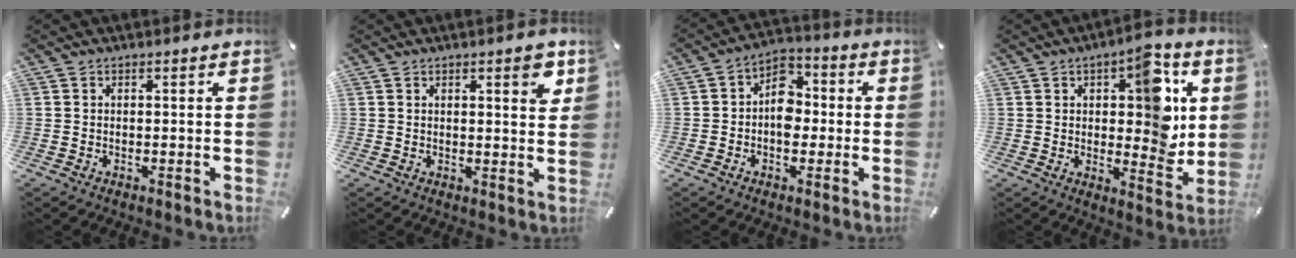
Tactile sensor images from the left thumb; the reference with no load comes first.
{"total": 4.4, "force": [2.4, 1.4, 3.4], "torque": [-0.047, -0.008, 0.036]}
{"total": 8.1, "force": [-1.3, 6.1, 5.2], "torque": [-0.076, 0.016, -0.025]}
{"total": 13.8, "force": [3.9, 6.9, 11.3], "torque": [-0.112, -0.030, 0.060]}